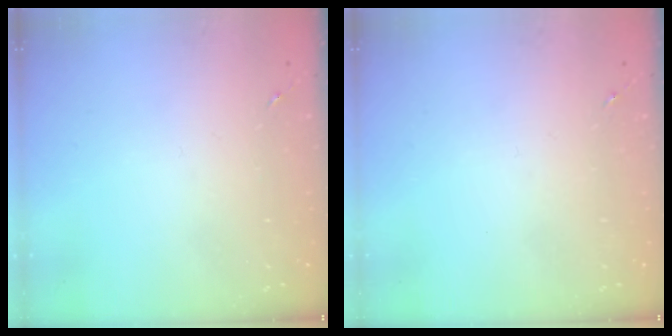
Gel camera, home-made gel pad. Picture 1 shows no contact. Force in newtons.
{"total": 0.0}